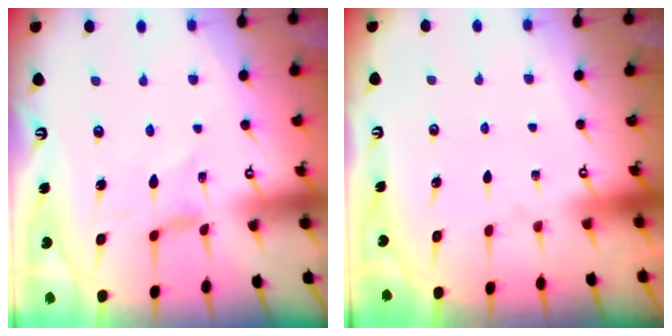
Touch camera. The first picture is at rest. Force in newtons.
{"total": 0.0}